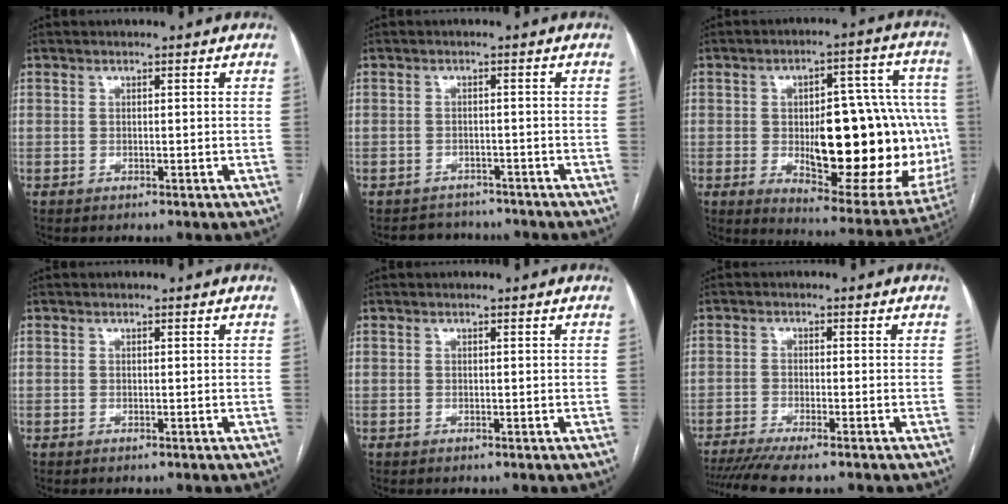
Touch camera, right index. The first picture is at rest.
{"total": 4.7, "force": [-4.3, 2.0, -0.3], "torque": [0.008, 0.010, -0.057]}
{"total": 26.2, "force": [-2.7, 9.5, 24.3], "torque": [-0.259, 0.020, -0.007]}
{"total": 0.0}
{"total": 0.0}
{"total": 8.9, "force": [-7.4, 0.3, 5.0], "torque": [-0.072, -0.014, -0.116]}